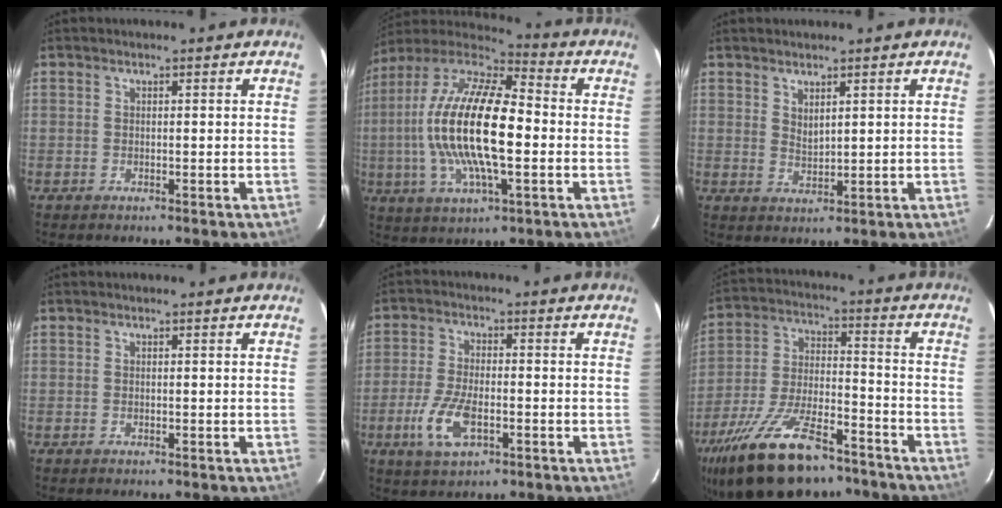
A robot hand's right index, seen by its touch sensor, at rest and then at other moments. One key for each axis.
{"total": 21.1, "fx": -1.2, "fy": 7.1, "fz": 19.9, "tx": -0.382, "ty": -0.001, "tz": -0.034}
{"total": 2.4, "fx": 1.7, "fy": 0.9, "fz": 1.5, "tx": -0.026, "ty": -0.005, "tz": 0.030}
{"total": 0.0}
{"total": 8.6, "fx": -3.1, "fy": 3.8, "fz": 7.0, "tx": -0.157, "ty": -0.009, "tz": -0.058}
{"total": 22.5, "fx": -15.9, "fy": 8.9, "fz": 13.2, "tx": -0.266, "ty": -0.022, "tz": -0.261}